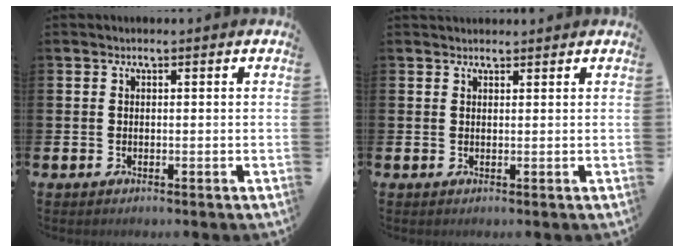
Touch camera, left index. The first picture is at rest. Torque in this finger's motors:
{"motor_torque": [-0.06, -0.79, 0.15, 0.02]}